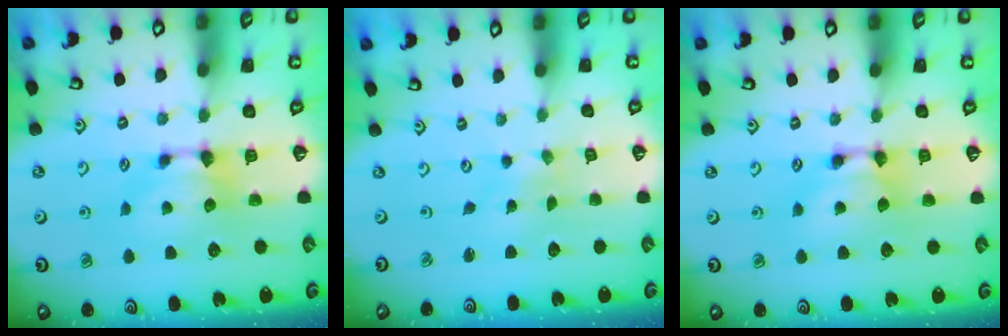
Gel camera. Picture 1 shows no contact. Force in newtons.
{"total": 6.1, "press": 6.0, "slide": 0.4}
{"total": 1.5, "press": 1.5, "slide": 0.1}